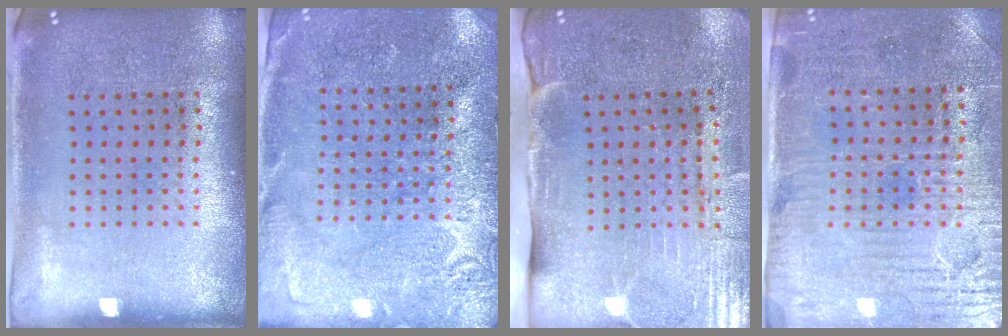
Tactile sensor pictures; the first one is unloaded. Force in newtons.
{"total": 2.7, "press": 2.7, "slide": 0.4}
{"total": 4.6, "press": 3.8, "slide": 2.6}
{"total": 3.5, "press": 3.2, "slide": 1.6}